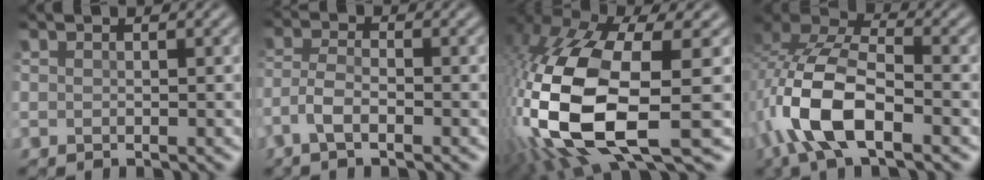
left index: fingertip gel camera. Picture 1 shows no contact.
{"total": 2.4, "force": [-1.6, 0.2, 1.8], "torque": [-0.046, 0.009, -0.037]}
{"total": 15.3, "force": [-2.8, 5.9, 13.8], "torque": [-0.341, -0.011, -0.043]}
{"total": 9.4, "force": [-4.1, 3.7, 7.6], "torque": [-0.174, 0.007, -0.085]}